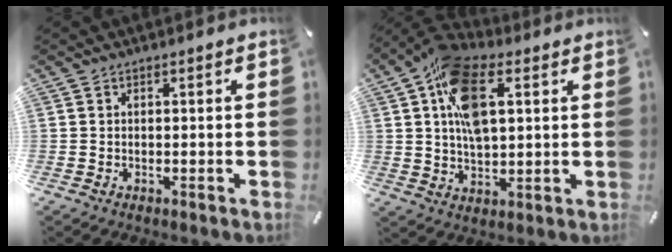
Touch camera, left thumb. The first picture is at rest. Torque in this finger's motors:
{"motor_torque": [2.50, 2.51, 1.92, -0.85, 0.61]}